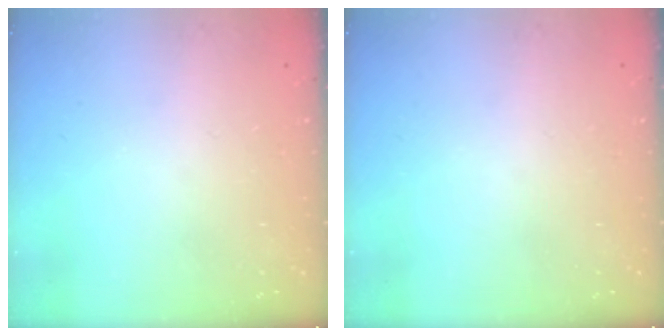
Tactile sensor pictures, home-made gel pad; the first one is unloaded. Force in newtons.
{"total": 0.0}